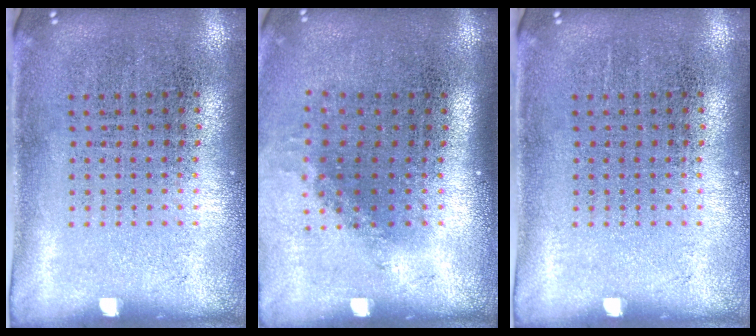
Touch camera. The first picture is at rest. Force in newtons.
{"total": 1.2, "press": 0.9, "slide": 0.9}
{"total": 0.0}